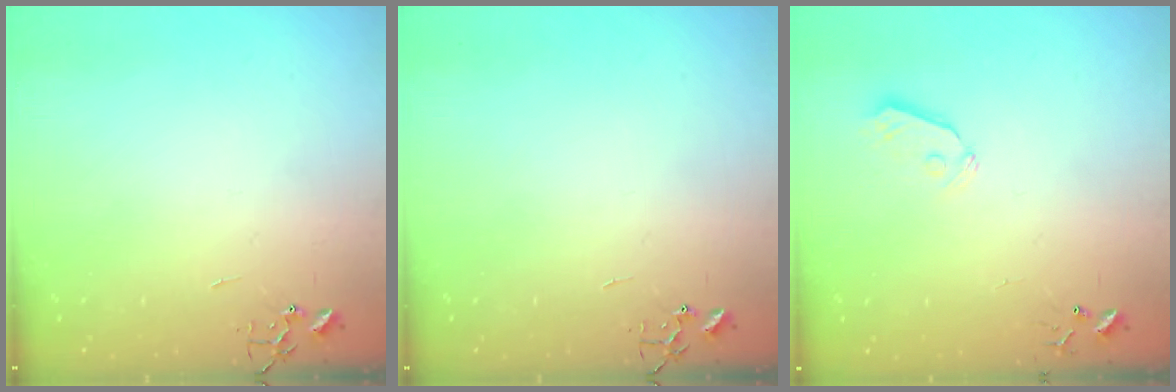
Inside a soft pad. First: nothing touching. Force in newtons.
{"total": 0.0}
{"total": 6.1, "press": 6.1, "slide": 0.5}